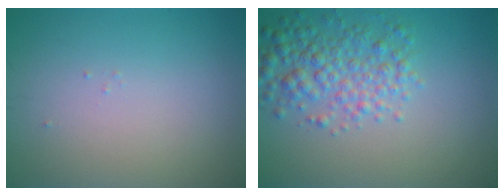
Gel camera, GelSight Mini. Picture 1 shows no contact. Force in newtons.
{"total": 4.4, "press": 4.4, "slide": 0.1}